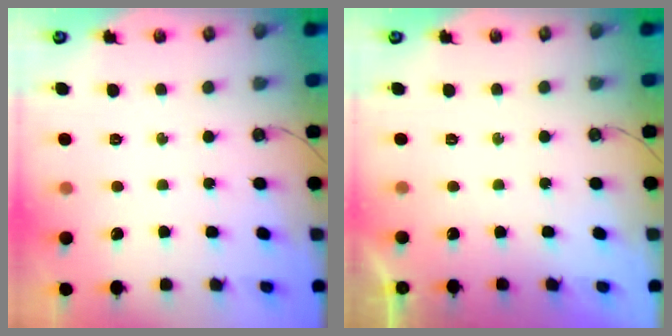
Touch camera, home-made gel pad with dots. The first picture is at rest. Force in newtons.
{"total": 0.0}